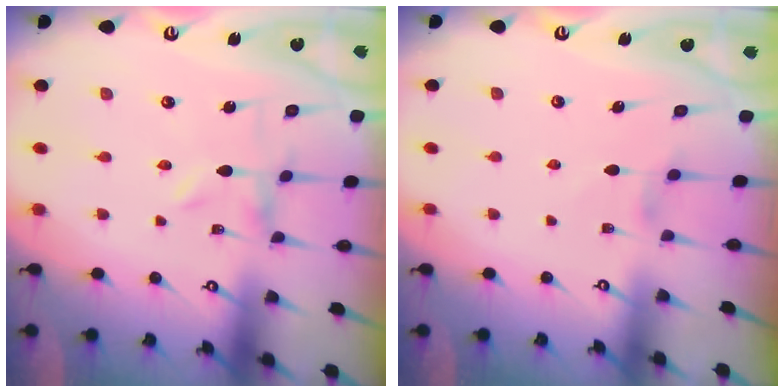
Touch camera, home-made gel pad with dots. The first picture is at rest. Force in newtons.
{"total": 1.7, "press": 1.6, "slide": 0.4}